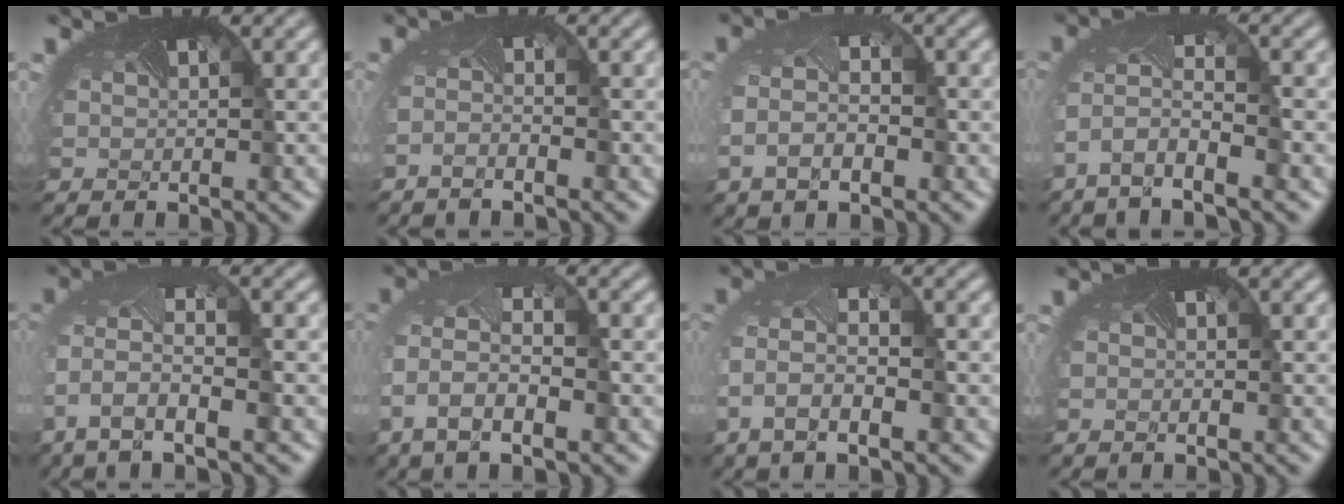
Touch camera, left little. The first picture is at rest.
{"total": 1.5, "force": [-1.4, -0.3, 0.3], "torque": [-0.012, -0.011, -0.031]}
{"total": 3.5, "force": [-1.2, 1.7, 2.8], "torque": [-0.061, -0.006, -0.020]}
{"total": 4.9, "force": [-3.2, 1.1, 3.6], "torque": [-0.086, -0.007, -0.062]}
{"total": 6.8, "force": [-3.2, 2.7, 5.4], "torque": [-0.132, -0.019, -0.053]}
{"total": 6.1, "force": [-2.4, 2.9, 4.8], "torque": [-0.113, -0.011, -0.044]}
{"total": 4.7, "force": [-1.9, 1.9, 3.9], "torque": [-0.092, -0.007, -0.037]}
{"total": 0.5, "force": [-0.5, 0.0, 0.2], "torque": [0.002, -0.002, -0.009]}